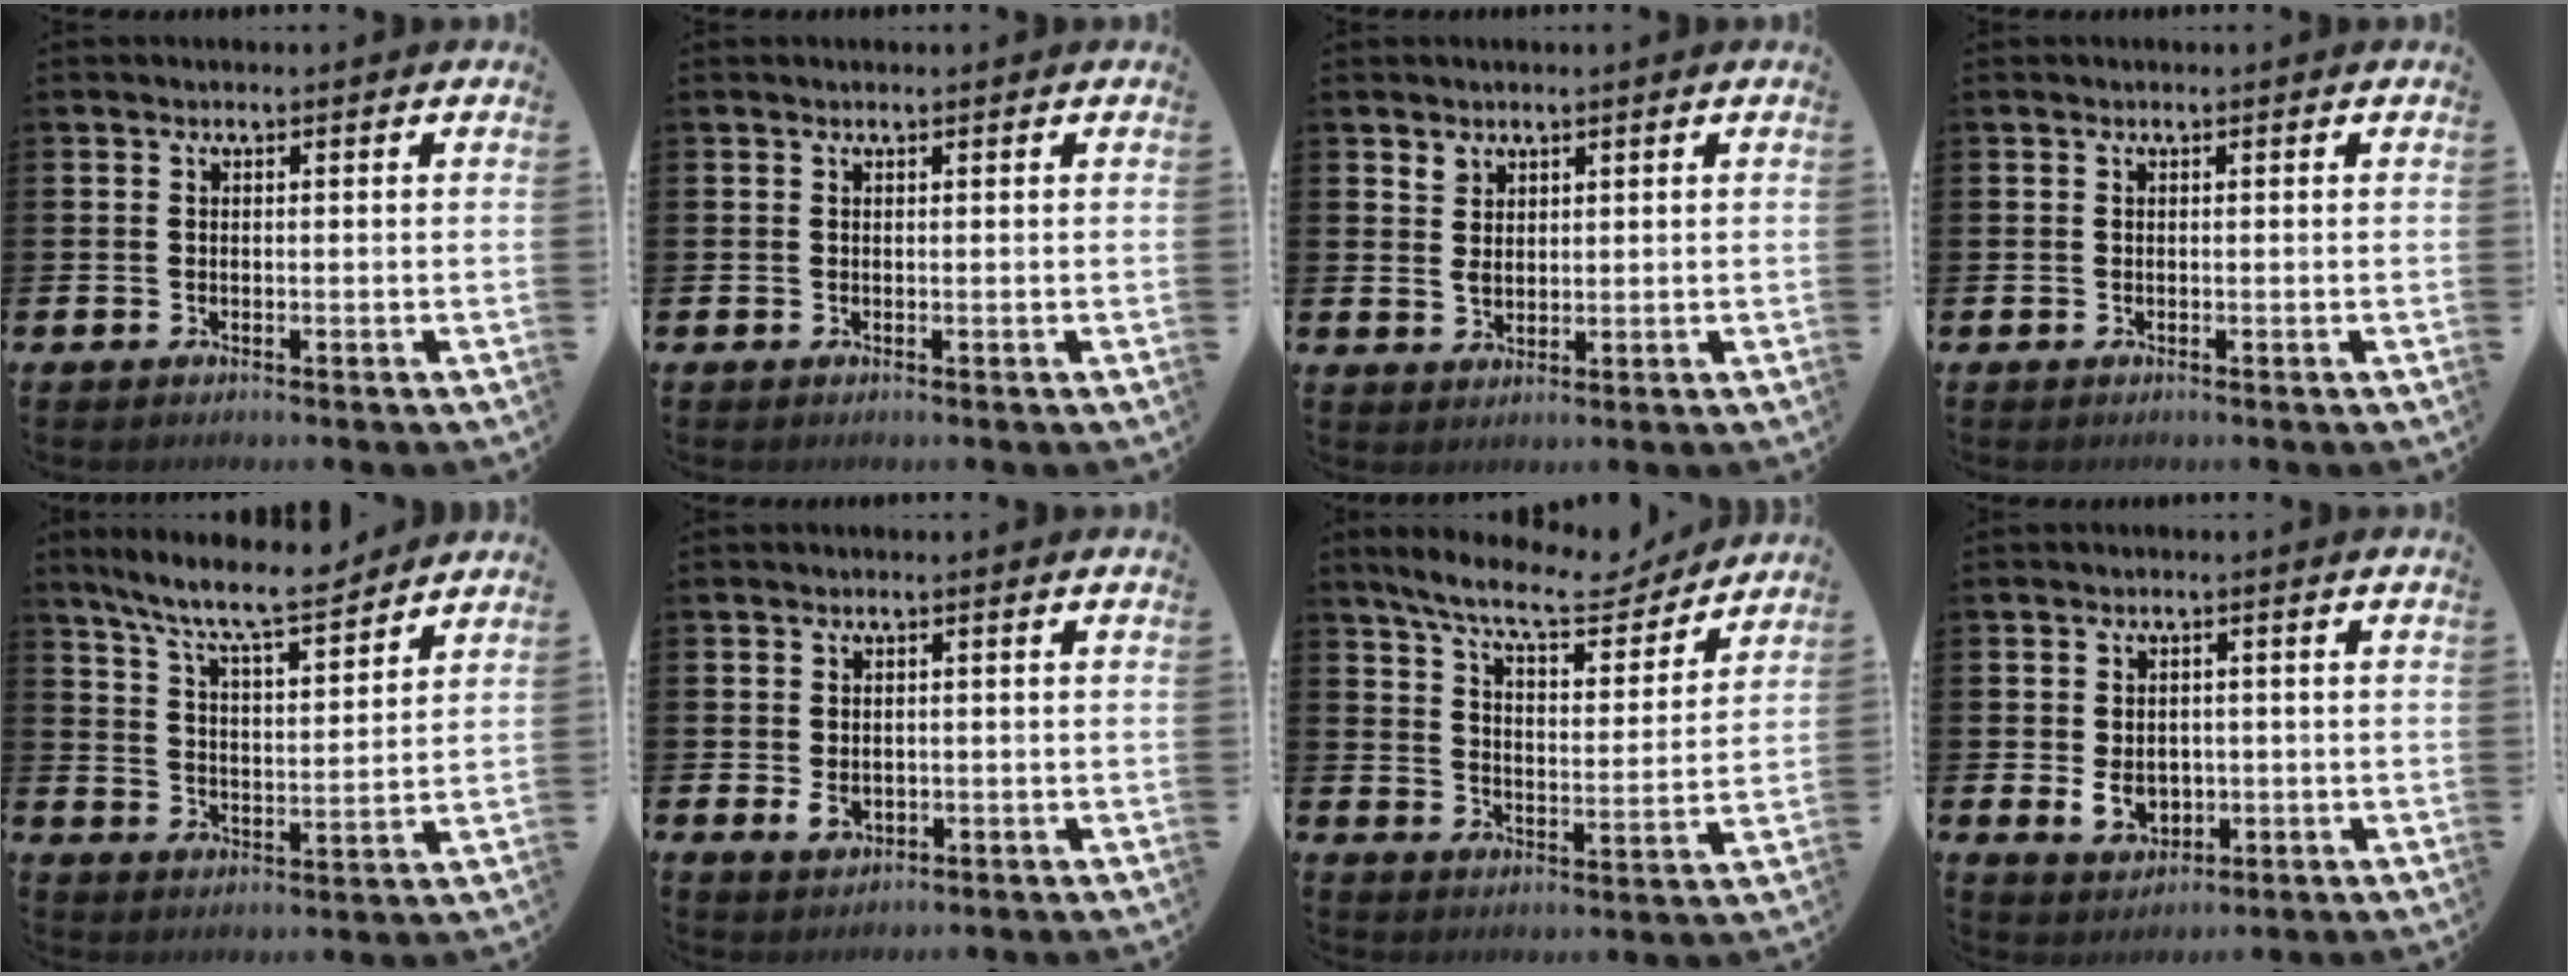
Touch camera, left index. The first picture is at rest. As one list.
[{"total": 0.0}, {"total": 2.4, "force": [1.8, 1.6, 0.5], "torque": [-0.002, 0.000, 0.031]}, {"total": 0.0}, {"total": 9.2, "force": [8.4, 0.9, 3.5], "torque": [-0.088, -0.053, 0.146]}, {"total": 2.3, "force": [0.0, 1.5, 1.7], "torque": [-0.026, 0.001, -0.002]}, {"total": 9.7, "force": [8.6, 2.1, 3.9], "torque": [-0.091, -0.053, 0.146]}, {"total": 3.6, "force": [-0.4, 2.8, 2.2], "torque": [-0.032, 0.001, -0.012]}]